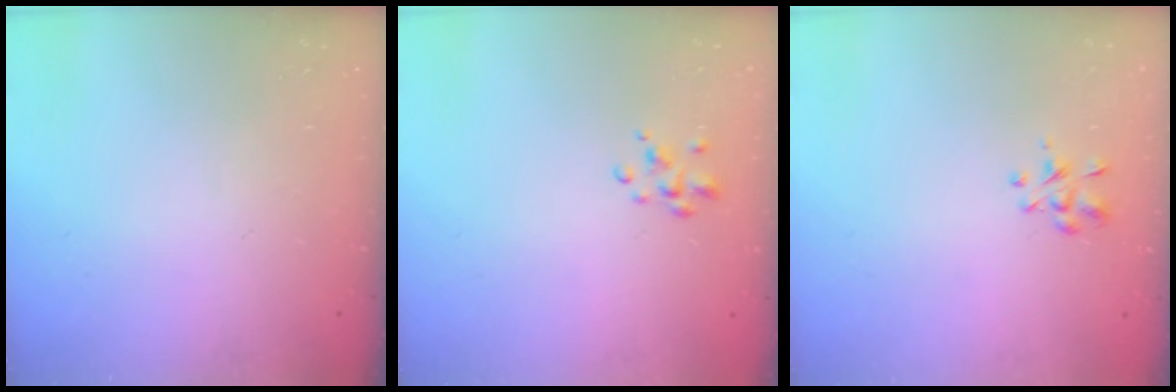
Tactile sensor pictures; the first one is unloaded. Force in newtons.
{"total": 2.5, "press": 2.5, "slide": 0.4}
{"total": 2.4, "press": 2.3, "slide": 0.8}